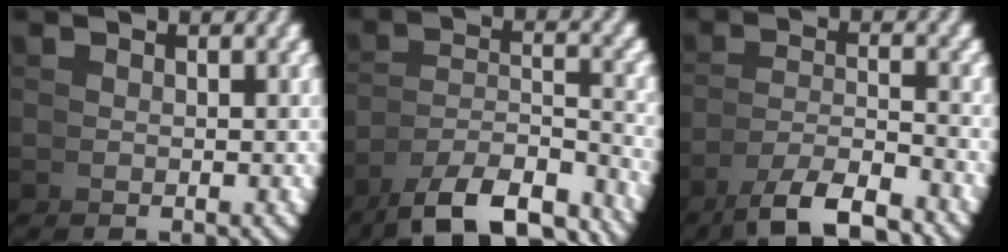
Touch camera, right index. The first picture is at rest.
{"total": 9.2, "force": [-7.1, 3.7, 4.7], "torque": [-0.087, -0.033, -0.097]}
{"total": 5.7, "force": [-3.9, 1.6, 3.8], "torque": [-0.063, -0.015, -0.052]}